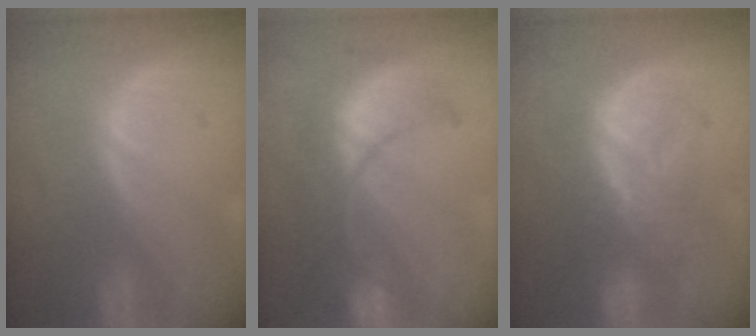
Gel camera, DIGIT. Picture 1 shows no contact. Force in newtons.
{"total": 9.2, "press": 9.0, "slide": 2.3}
{"total": 8.0, "press": 7.9, "slide": 1.5}